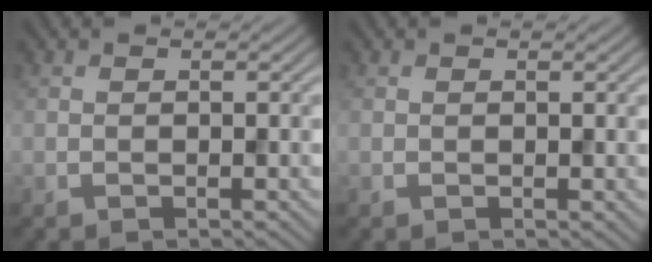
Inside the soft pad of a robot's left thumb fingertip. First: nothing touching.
{"total": 0.0}